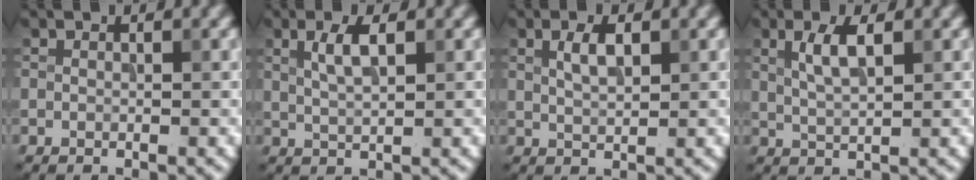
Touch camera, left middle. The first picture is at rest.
{"total": 2.6, "force": [1.0, 0.8, 2.2], "torque": [-0.042, 0.002, 0.020]}
{"total": 2.3, "force": [0.9, 0.9, 1.9], "torque": [-0.039, 0.002, 0.019]}
{"total": 2.9, "force": [1.1, 0.9, 2.5], "torque": [-0.049, 0.002, 0.022]}